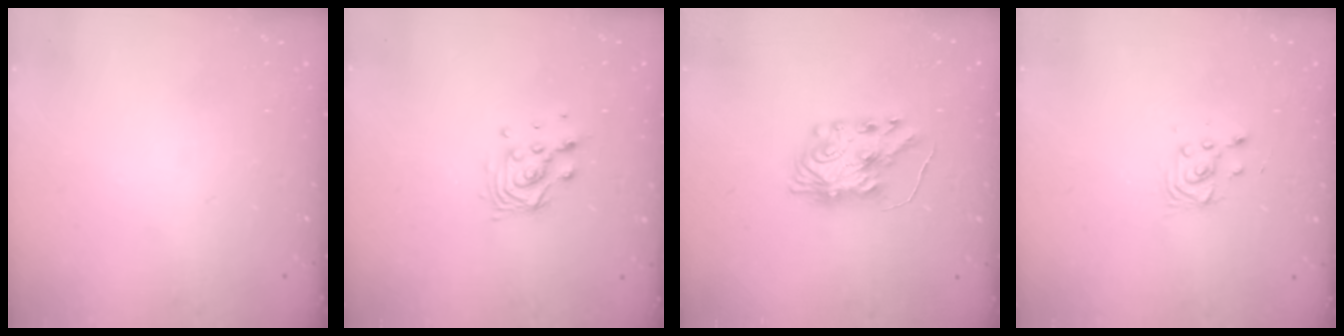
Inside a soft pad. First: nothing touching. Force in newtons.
{"total": 8.2, "press": 8.2, "slide": 0.4}
{"total": 8.1, "press": 8.1, "slide": 0.6}
{"total": 3.0, "press": 3.0, "slide": 0.2}